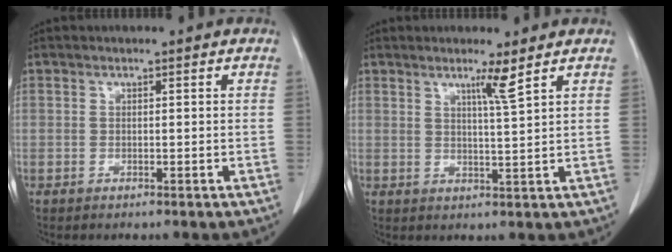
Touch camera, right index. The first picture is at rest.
{"total": 3.4, "force": [2.1, -1.0, 2.4], "torque": [-0.043, -0.011, 0.040]}